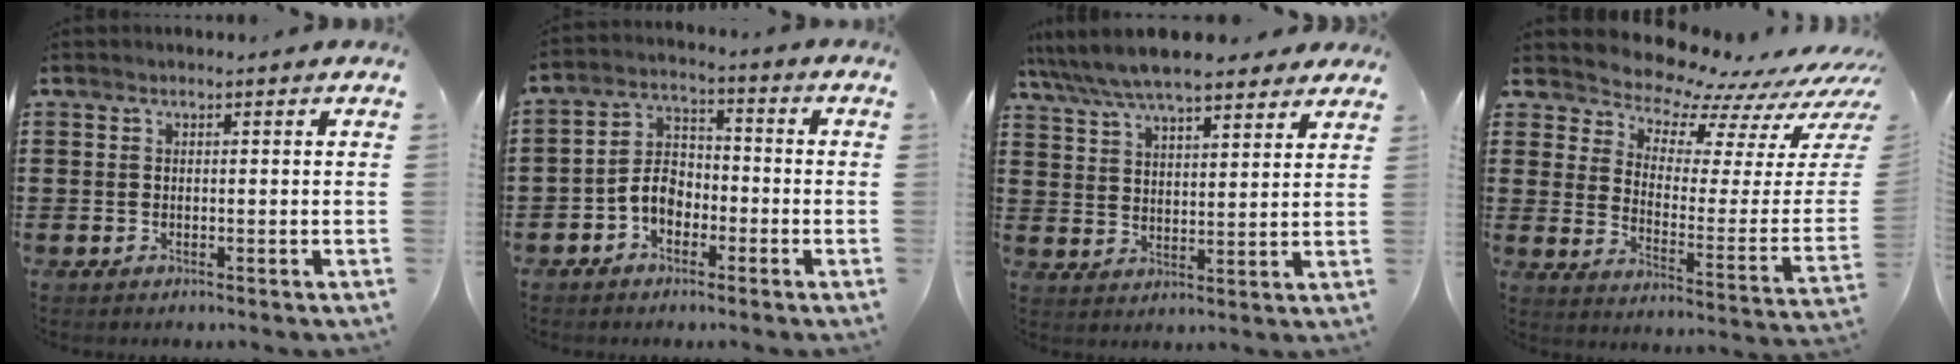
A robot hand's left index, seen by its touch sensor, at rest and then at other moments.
{"total": 5.2, "force": [-2.5, 3.5, 2.9], "torque": [-0.077, 0.007, -0.057]}
{"total": 7.7, "force": [7.0, 1.4, 2.9], "torque": [-0.084, -0.022, 0.126]}
{"total": 6.7, "force": [6.6, 1.0, 0.4], "torque": [-0.037, -0.082, 0.110]}